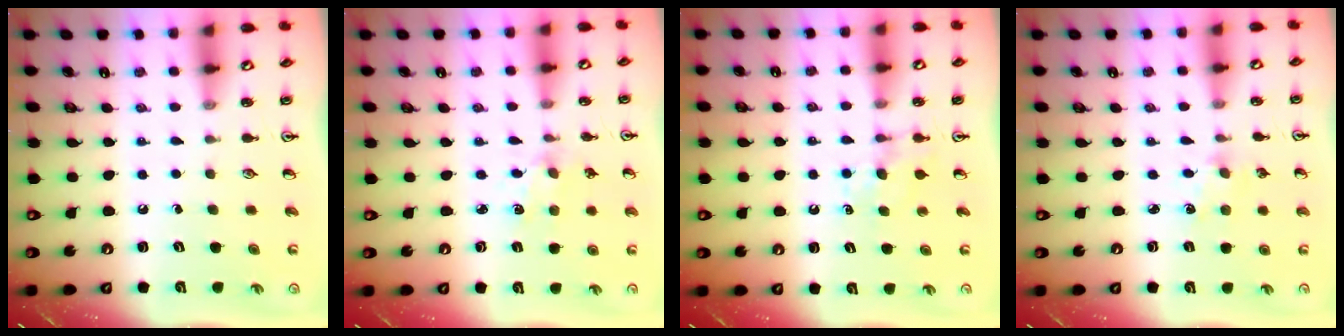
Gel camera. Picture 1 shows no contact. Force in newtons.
{"total": 1.7, "press": 1.7, "slide": 0.1}
{"total": 6.1, "press": 6.1, "slide": 0.3}
{"total": 1.9, "press": 1.8, "slide": 0.3}